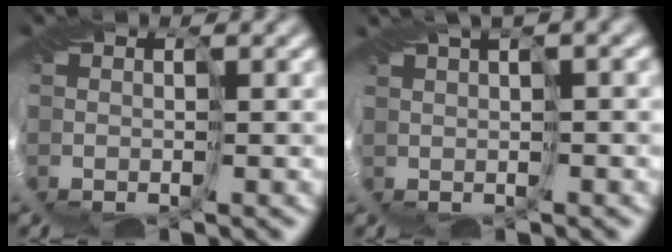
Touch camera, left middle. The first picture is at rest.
{"total": 4.4, "force": [2.2, 1.2, 3.6], "torque": [-0.055, 0.021, 0.034]}